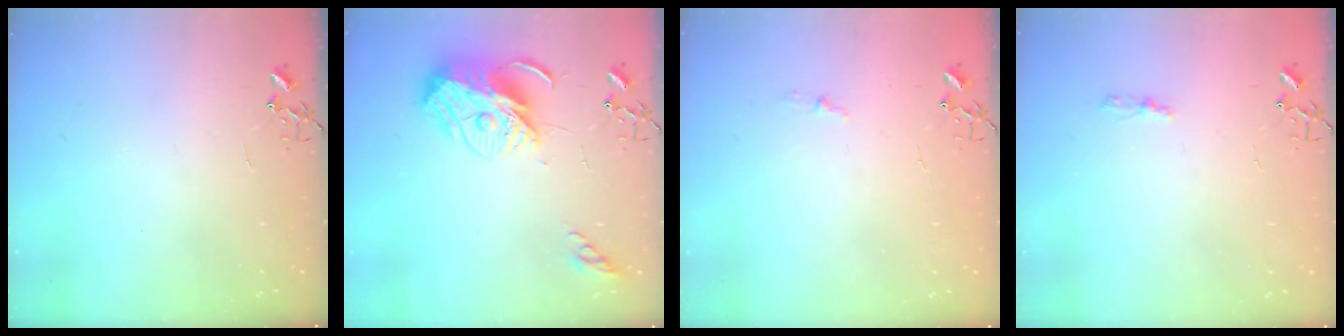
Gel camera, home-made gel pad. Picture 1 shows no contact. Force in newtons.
{"total": 13.5, "press": 13.4, "slide": 1.2}
{"total": 3.1, "press": 3.1, "slide": 0.4}
{"total": 3.7, "press": 3.6, "slide": 0.5}